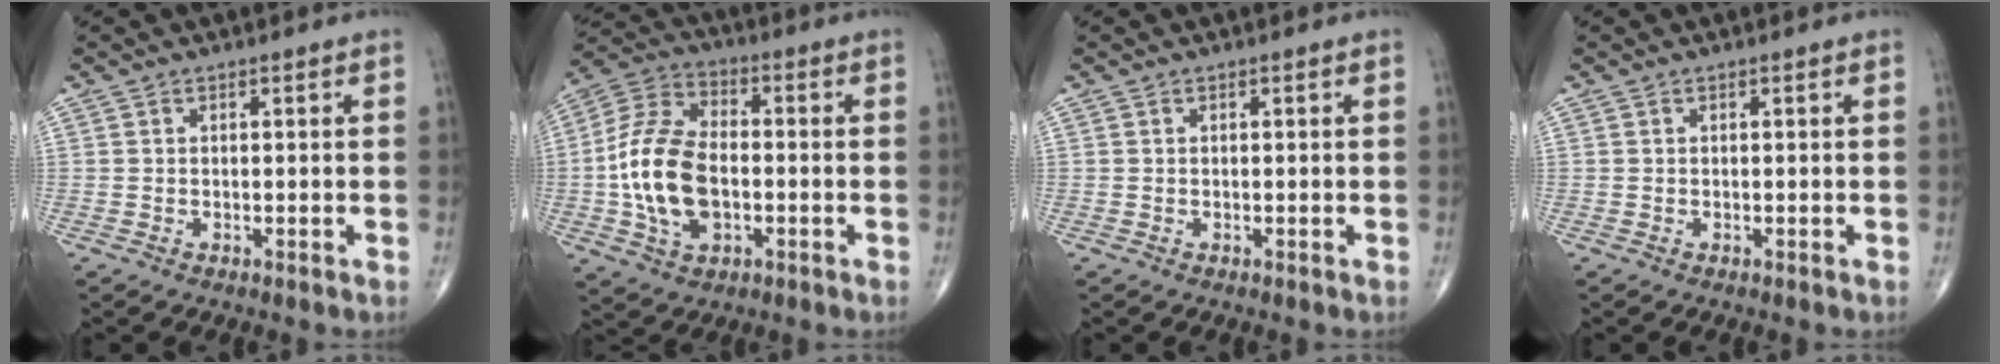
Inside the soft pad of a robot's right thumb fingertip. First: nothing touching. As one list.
[{"total": 15.6, "force": [-2.1, 9.3, 12.4], "torque": [-0.242, 0.022, -0.040]}, {"total": 0.0}, {"total": 0.0}]